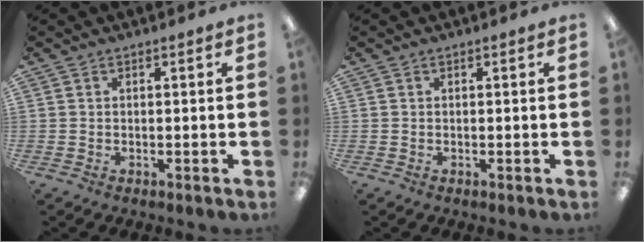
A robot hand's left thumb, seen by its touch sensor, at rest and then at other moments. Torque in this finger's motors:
{"motor_torque": [0.00, 0.00, -0.03, 0.03, 0.00]}